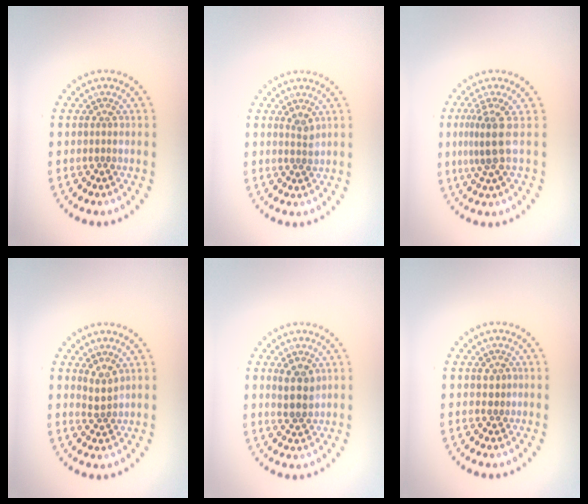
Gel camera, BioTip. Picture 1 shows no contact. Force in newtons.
{"total": 1.2, "press": 0.9, "slide": 0.8}
{"total": 2.8, "press": 1.9, "slide": 2.1}
{"total": 1.7, "press": 1.3, "slide": 1.2}
{"total": 2.6, "press": 2.5, "slide": 0.9}
{"total": 1.0, "press": 1.0, "slide": 0.4}